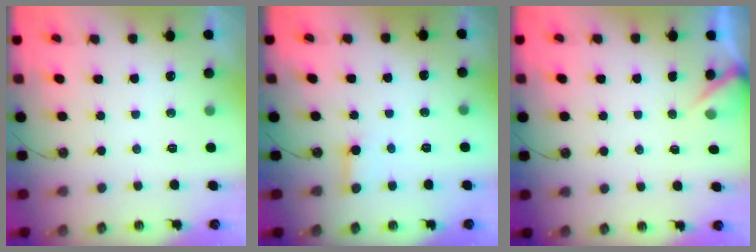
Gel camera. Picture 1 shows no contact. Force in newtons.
{"total": 2.4, "press": 2.4, "slide": 0.0}
{"total": 3.1, "press": 3.1, "slide": 0.3}